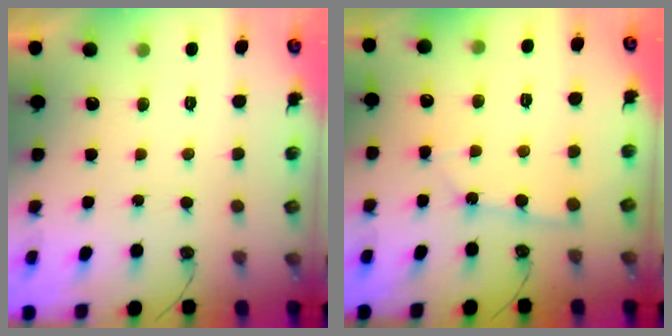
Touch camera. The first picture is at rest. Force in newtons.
{"total": 2.6, "press": 2.6, "slide": 0.2}